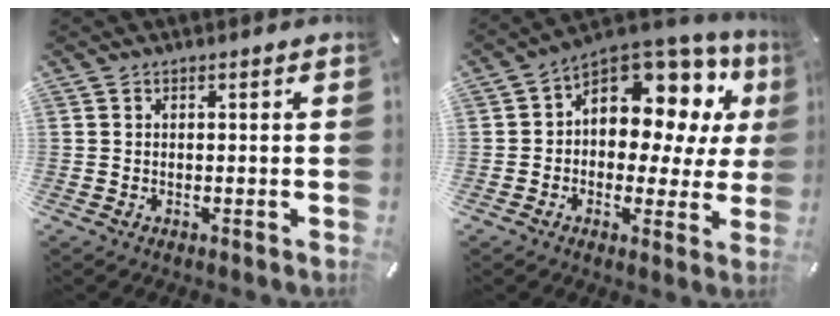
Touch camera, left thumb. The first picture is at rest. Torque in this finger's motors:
{"motor_torque": [0.81, 0.77, 1.10, 0.63, 0.17]}